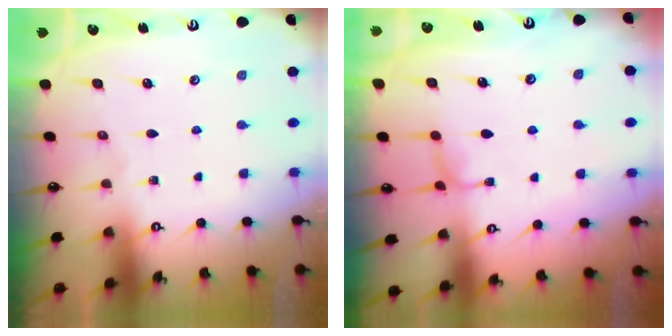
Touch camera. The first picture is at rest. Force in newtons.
{"total": 2.0, "press": 1.9, "slide": 0.5}